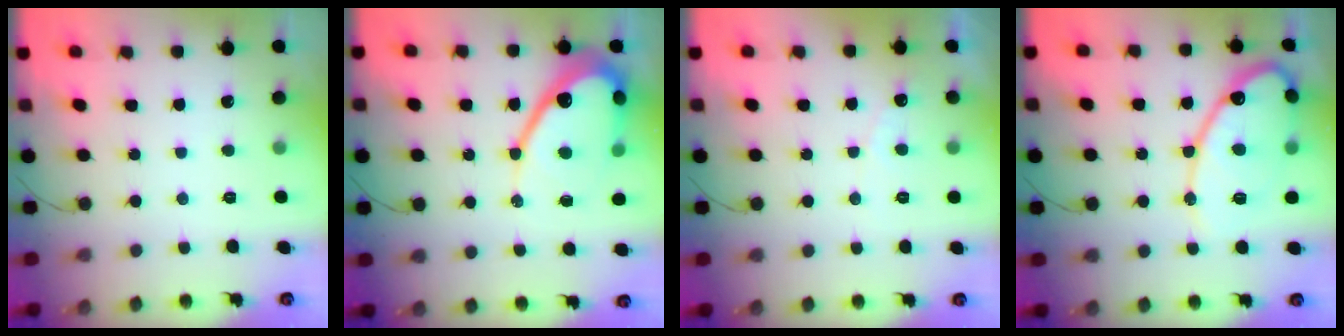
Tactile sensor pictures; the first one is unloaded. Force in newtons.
{"total": 14.7, "press": 14.7, "slide": 0.9}
{"total": 3.0, "press": 3.0, "slide": 0.1}
{"total": 15.4, "press": 15.4, "slide": 1.1}